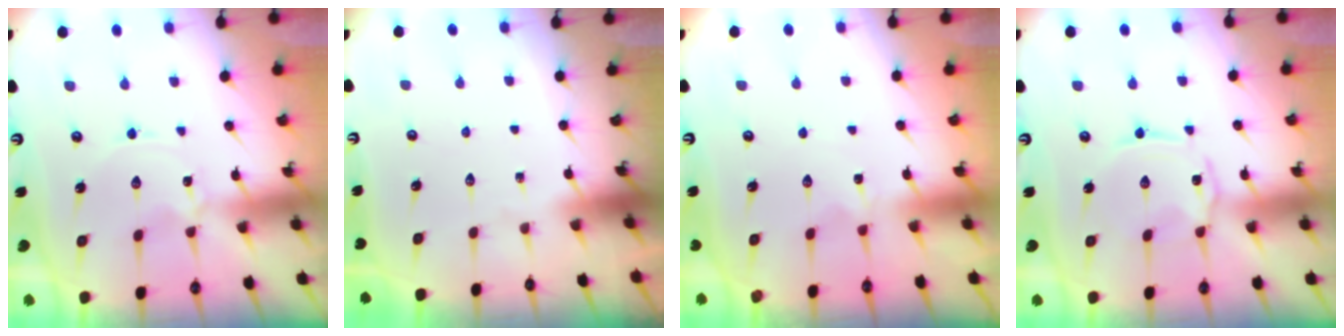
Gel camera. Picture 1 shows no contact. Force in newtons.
{"total": 0.0}
{"total": 0.7, "press": 0.6, "slide": 0.3}
{"total": 1.7, "press": 1.7, "slide": 0.4}